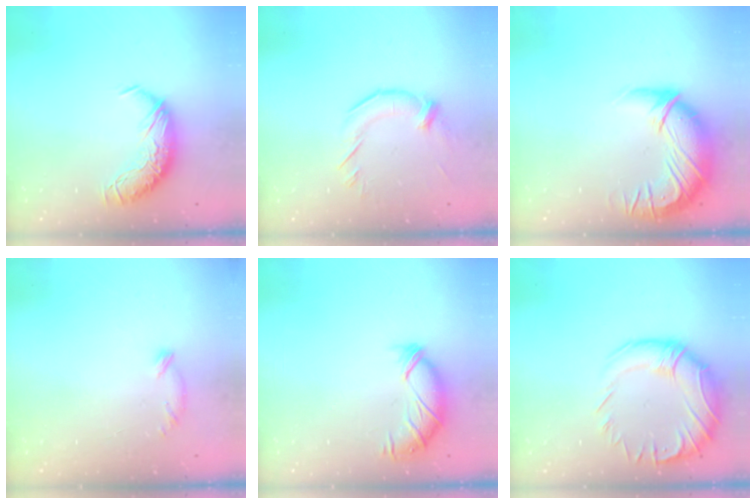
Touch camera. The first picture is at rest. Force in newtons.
{"total": 1.9, "press": 1.6, "slide": 1.1}
{"total": 3.0, "press": 0.1, "slide": 3.0}
{"total": 6.4, "press": 6.4, "slide": 1.0}
{"total": 5.0, "press": 4.9, "slide": 1.0}
{"total": 5.2, "press": 3.1, "slide": 4.1}